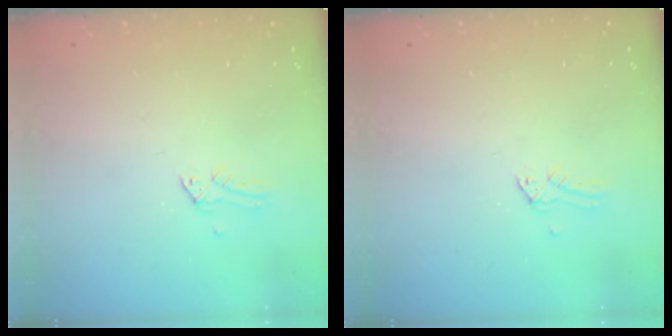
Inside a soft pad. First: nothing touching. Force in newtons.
{"total": 0.0}